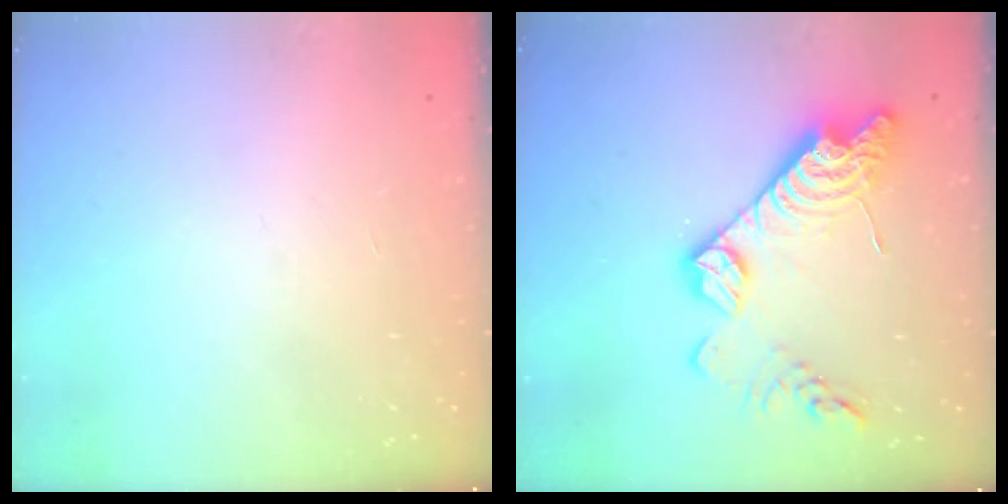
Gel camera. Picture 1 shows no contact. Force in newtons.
{"total": 17.6, "press": 17.6, "slide": 1.5}